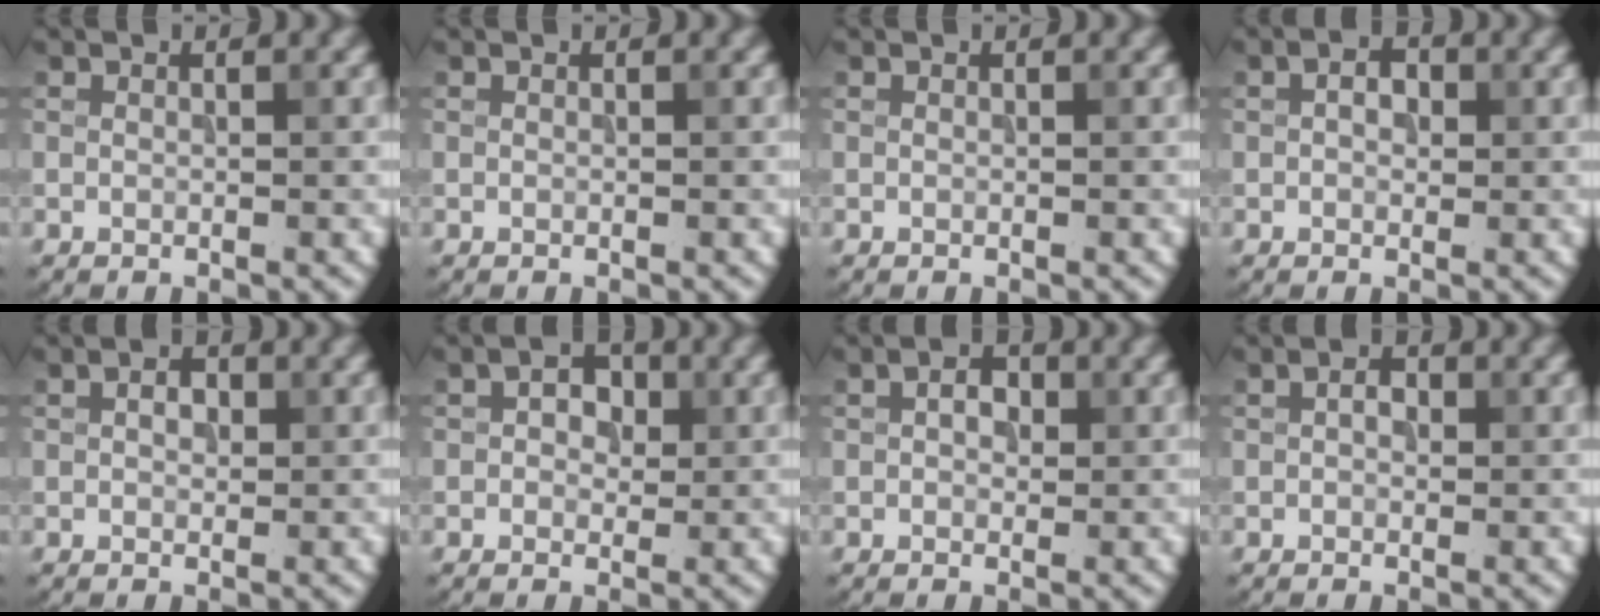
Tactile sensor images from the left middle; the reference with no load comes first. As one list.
[{"total": 0.0}, {"total": 0.0}, {"total": 2.0, "force": [0.4, 1.4, 1.4], "torque": [-0.019, 0.003, -0.003]}, {"total": 1.4, "force": [0.2, 1.0, 1.0], "torque": [-0.014, 0.001, 0.001]}, {"total": 2.4, "force": [0.5, 1.8, 1.6], "torque": [-0.021, 0.003, 0.001]}, {"total": 1.9, "force": [0.4, 1.3, 1.4], "torque": [-0.018, 0.002, 0.001]}, {"total": 1.5, "force": [0.3, 1.0, 1.1], "torque": [-0.013, 0.001, -0.001]}]